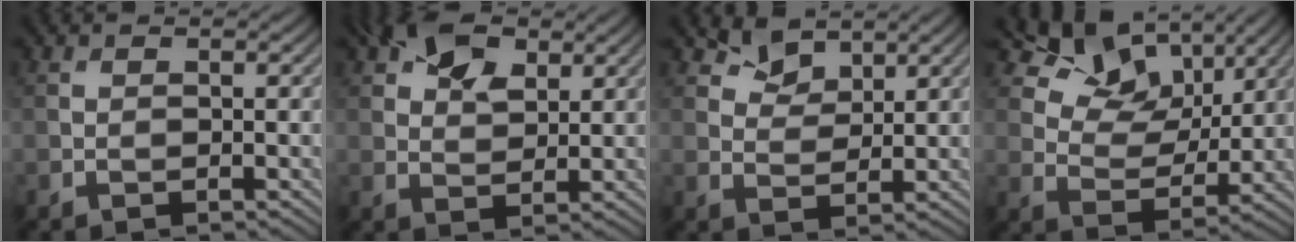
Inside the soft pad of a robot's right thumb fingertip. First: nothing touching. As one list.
[{"total": 6.7, "force": [3.7, 4.0, 3.9], "torque": [-0.075, 0.005, 0.065]}, {"total": 4.0, "force": [3.0, 2.2, 1.6], "torque": [-0.037, -0.005, 0.057]}, {"total": 11.7, "force": [7.3, 6.9, 6.2], "torque": [-0.112, -0.002, 0.118]}]